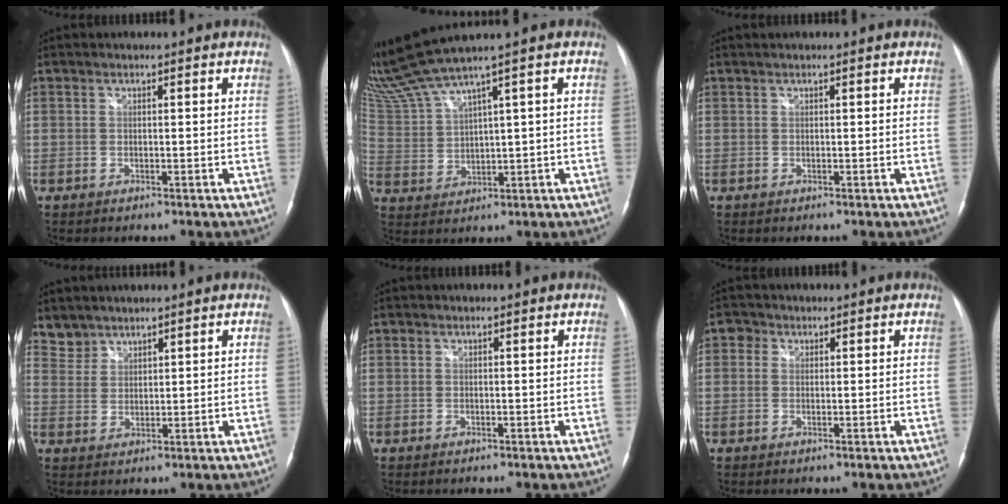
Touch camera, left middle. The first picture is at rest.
{"total": 7.3, "force": [6.2, -1.9, 3.3], "torque": [-0.088, 0.008, 0.139]}
{"total": 0.0}
{"total": 3.4, "force": [3.0, 1.5, -0.6], "torque": [0.018, 0.010, 0.060]}
{"total": 0.0}
{"total": 1.8, "force": [0.7, 1.6, 0.5], "torque": [-0.005, 0.007, 0.006]}